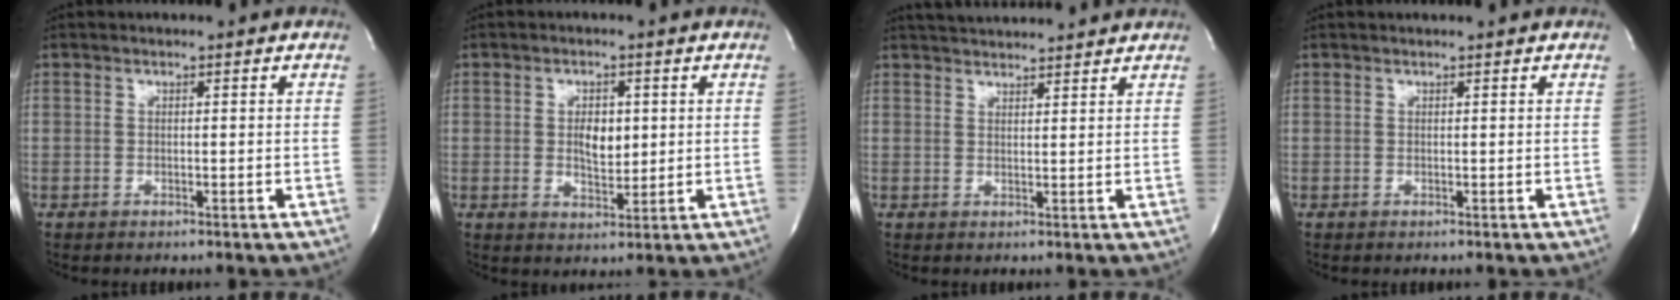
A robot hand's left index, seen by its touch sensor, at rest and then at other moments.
{"total": 4.3, "force": [0.7, 2.3, 3.6], "torque": [-0.060, -0.004, 0.016]}
{"total": 8.5, "force": [8.2, 0.6, 2.3], "torque": [-0.042, 0.029, 0.116]}
{"total": 1.5, "force": [1.5, -0.1, 0.4], "torque": [-0.009, 0.010, 0.019]}